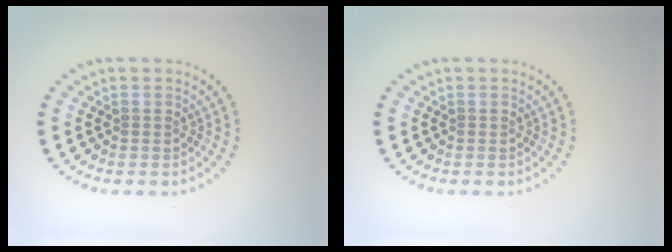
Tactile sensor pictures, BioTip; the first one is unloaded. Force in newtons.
{"total": 0.0}